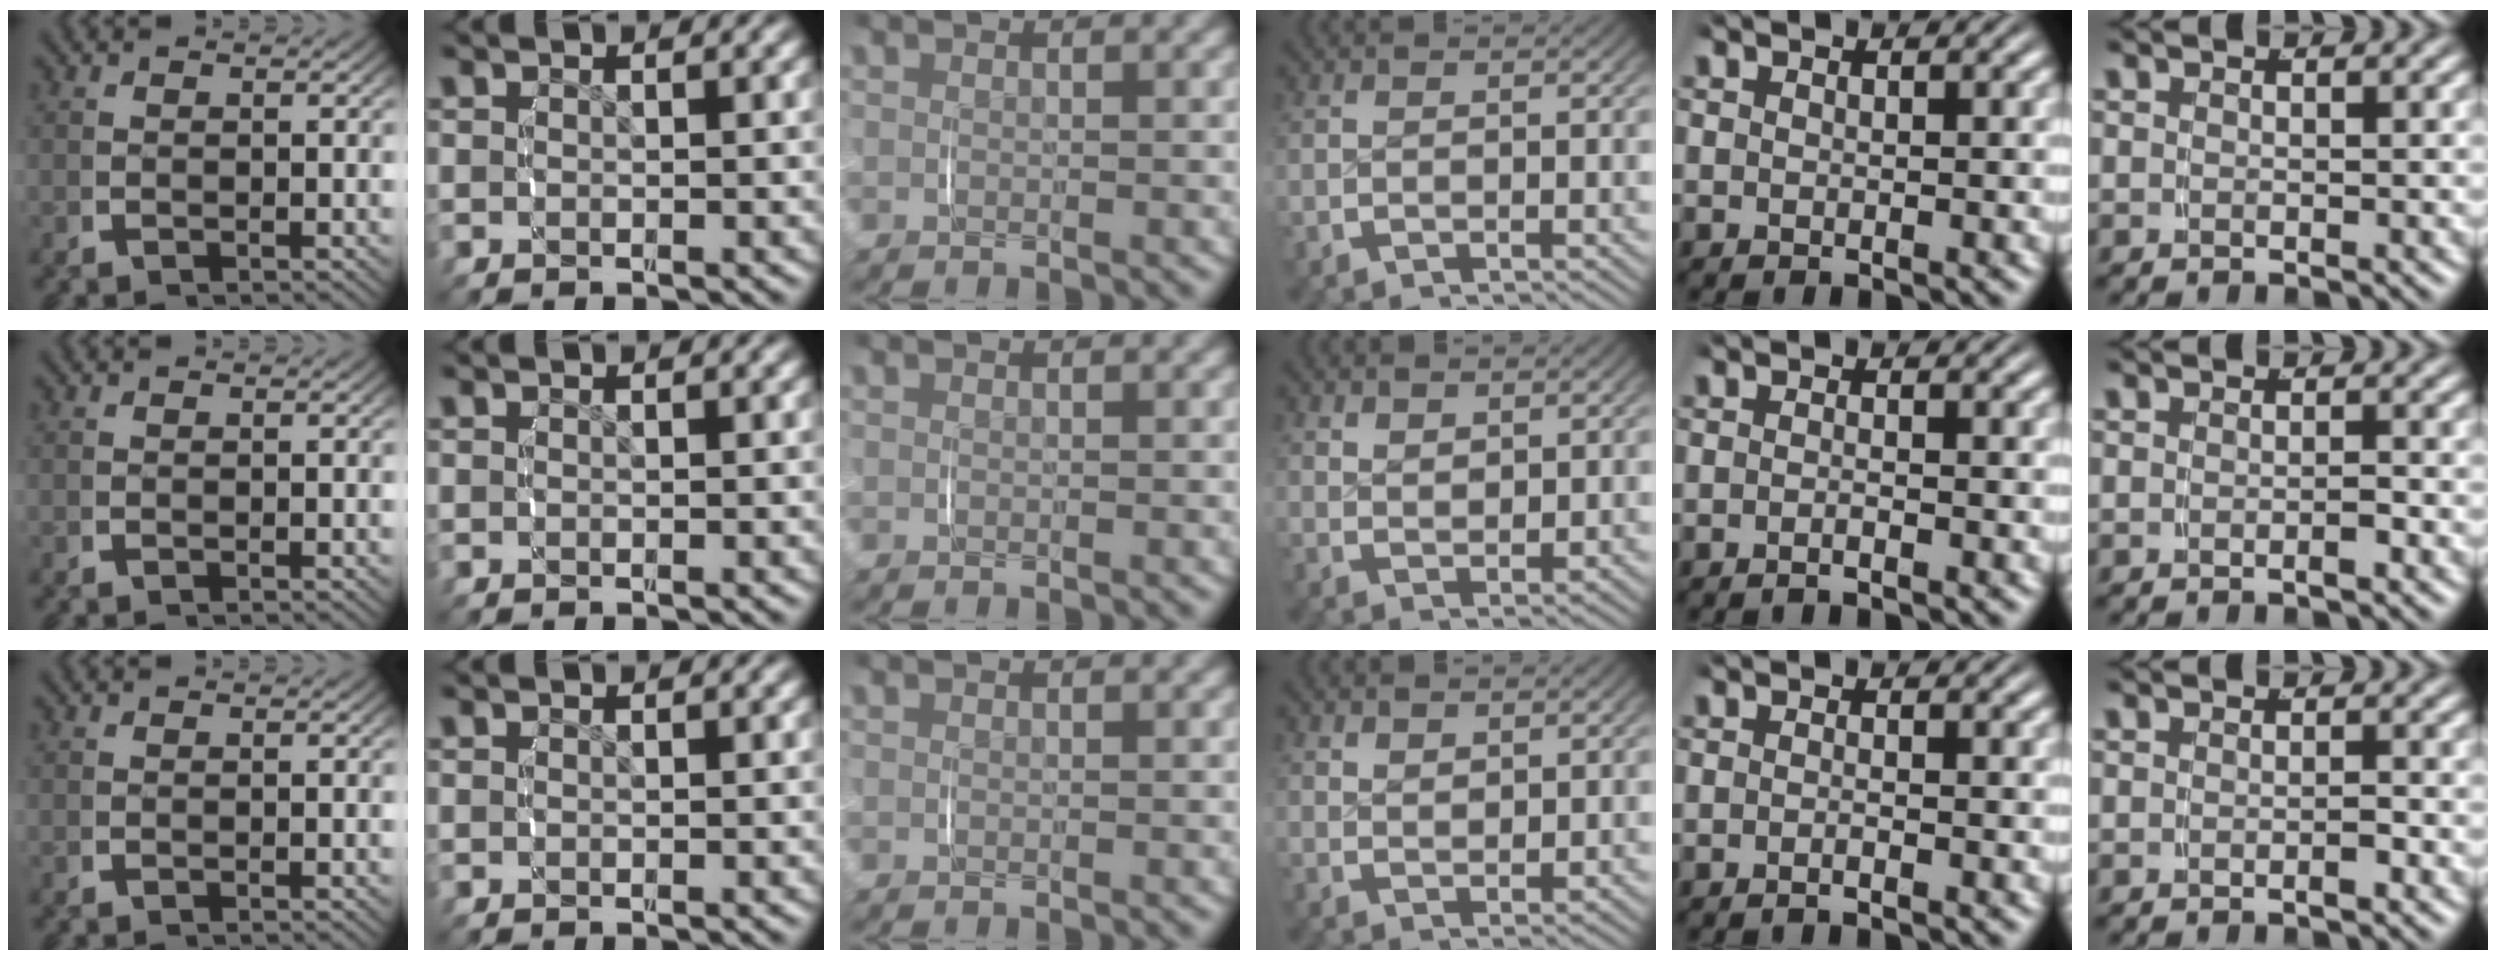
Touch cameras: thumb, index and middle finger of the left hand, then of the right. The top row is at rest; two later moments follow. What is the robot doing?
{"motion": "lift_and_place", "object": "pen bag"}